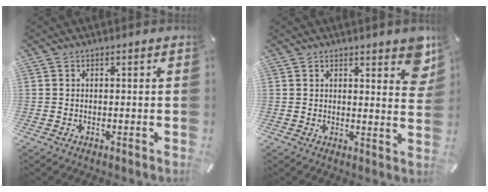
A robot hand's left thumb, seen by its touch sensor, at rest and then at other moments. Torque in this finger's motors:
{"motor_torque": [0.28, -0.36, 0.20, -0.14, 0.02]}